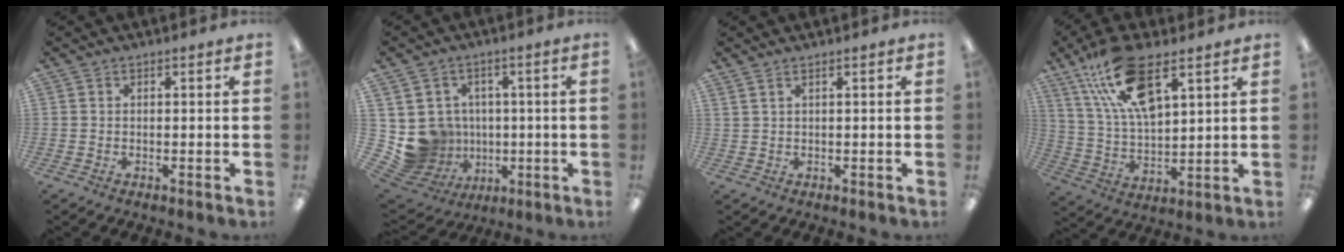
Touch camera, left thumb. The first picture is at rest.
{"total": 7.7, "force": [0.9, 7.6, 1.1], "torque": [-0.048, -0.017, 0.031]}
{"total": 0.8, "force": [0.5, 0.1, 0.6], "torque": [-0.014, -0.001, 0.009]}
{"total": 16.5, "force": [9.7, 6.9, 11.4], "torque": [-0.212, -0.029, 0.170]}